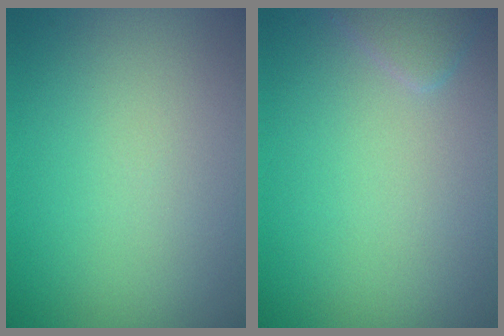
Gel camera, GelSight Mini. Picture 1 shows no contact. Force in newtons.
{"total": 1.4, "press": 1.4, "slide": 0.1}